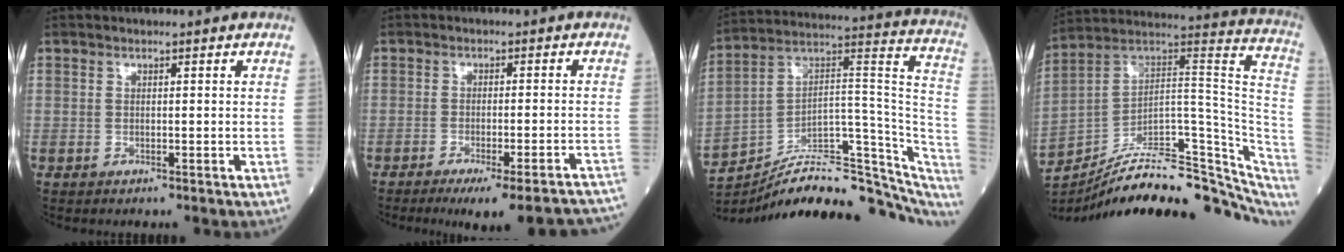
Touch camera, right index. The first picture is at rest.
{"total": 16.7, "force": [-15.1, 0.7, 7.2], "torque": [-0.037, -0.005, -0.178]}
{"total": 22.9, "force": [-18.1, 6.6, 12.5], "torque": [-0.133, 0.064, -0.257]}
{"total": 25.6, "force": [-19.2, 8.0, 14.9], "torque": [-0.164, 0.056, -0.278]}